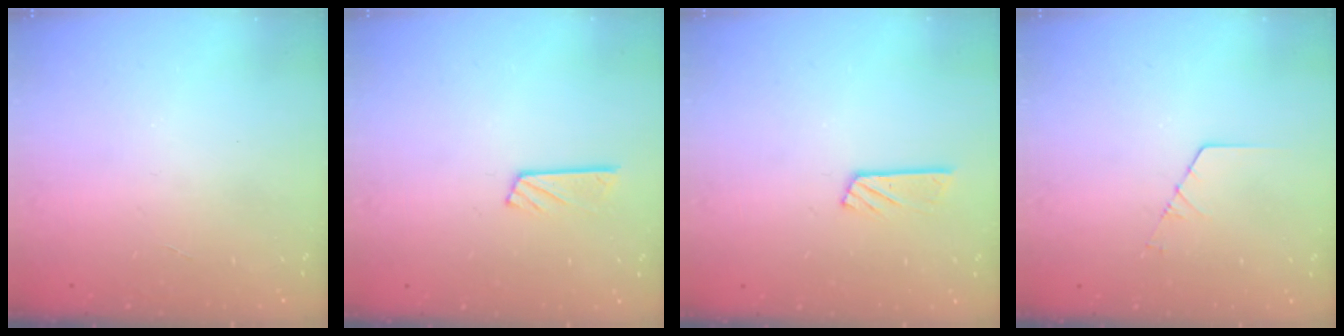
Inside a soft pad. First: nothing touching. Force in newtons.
{"total": 4.7, "press": 4.7, "slide": 0.4}
{"total": 6.3, "press": 6.3, "slide": 0.3}
{"total": 1.3, "press": 1.3, "slide": 0.1}